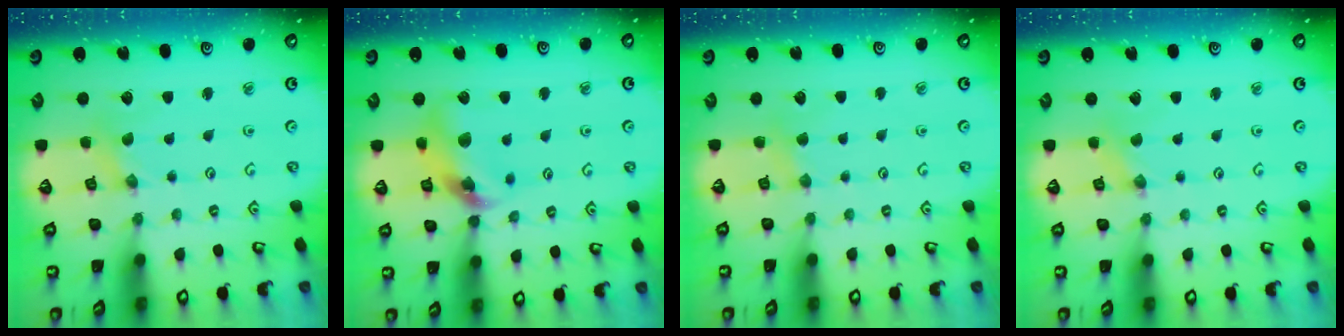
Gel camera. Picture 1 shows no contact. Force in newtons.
{"total": 12.9, "press": 12.7, "slide": 1.8}
{"total": 3.0, "press": 3.0, "slide": 0.5}
{"total": 0.0}